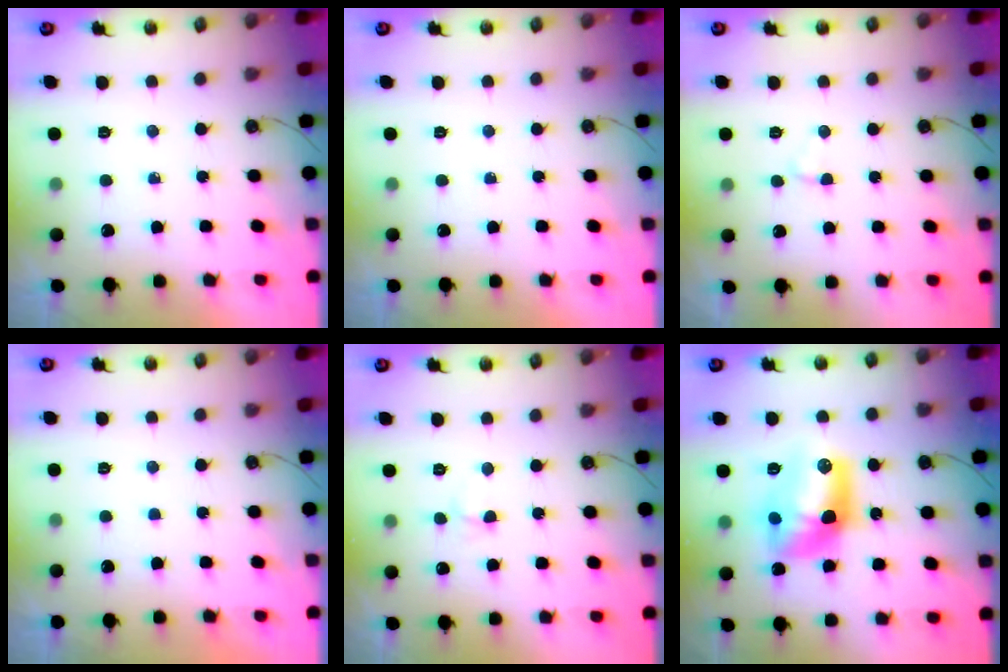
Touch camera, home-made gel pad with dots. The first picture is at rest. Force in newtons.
{"total": 0.0}
{"total": 2.5, "press": 2.5, "slide": 0.7}
{"total": 0.0}
{"total": 2.9, "press": 2.8, "slide": 0.7}
{"total": 12.7, "press": 12.6, "slide": 1.0}